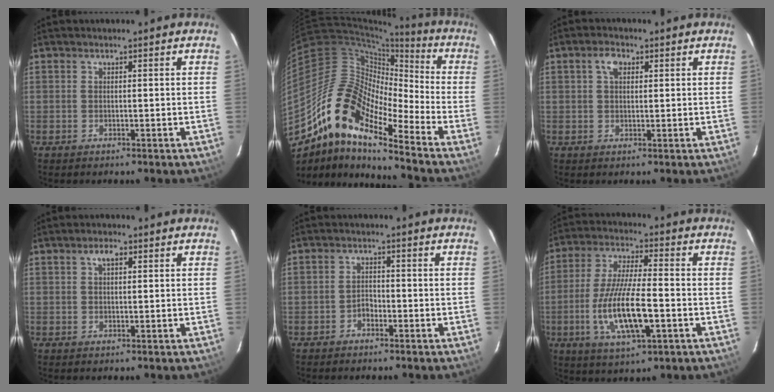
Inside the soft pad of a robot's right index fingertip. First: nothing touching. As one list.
[{"total": 15.9, "force": [-10.9, 4.3, 10.7], "torque": [-0.167, 0.000, -0.225]}, {"total": 3.0, "force": [1.1, 1.9, 2.1], "torque": [-0.039, 0.010, 0.020]}, {"total": 2.2, "force": [0.9, 1.1, 1.7], "torque": [-0.031, 0.009, 0.016]}, {"total": 1.9, "force": [-1.4, 1.1, 0.5], "torque": [-0.008, 0.007, -0.021]}, {"total": 14.2, "force": [-4.0, 3.3, 13.2], "torque": [-0.266, -0.013, -0.072]}]